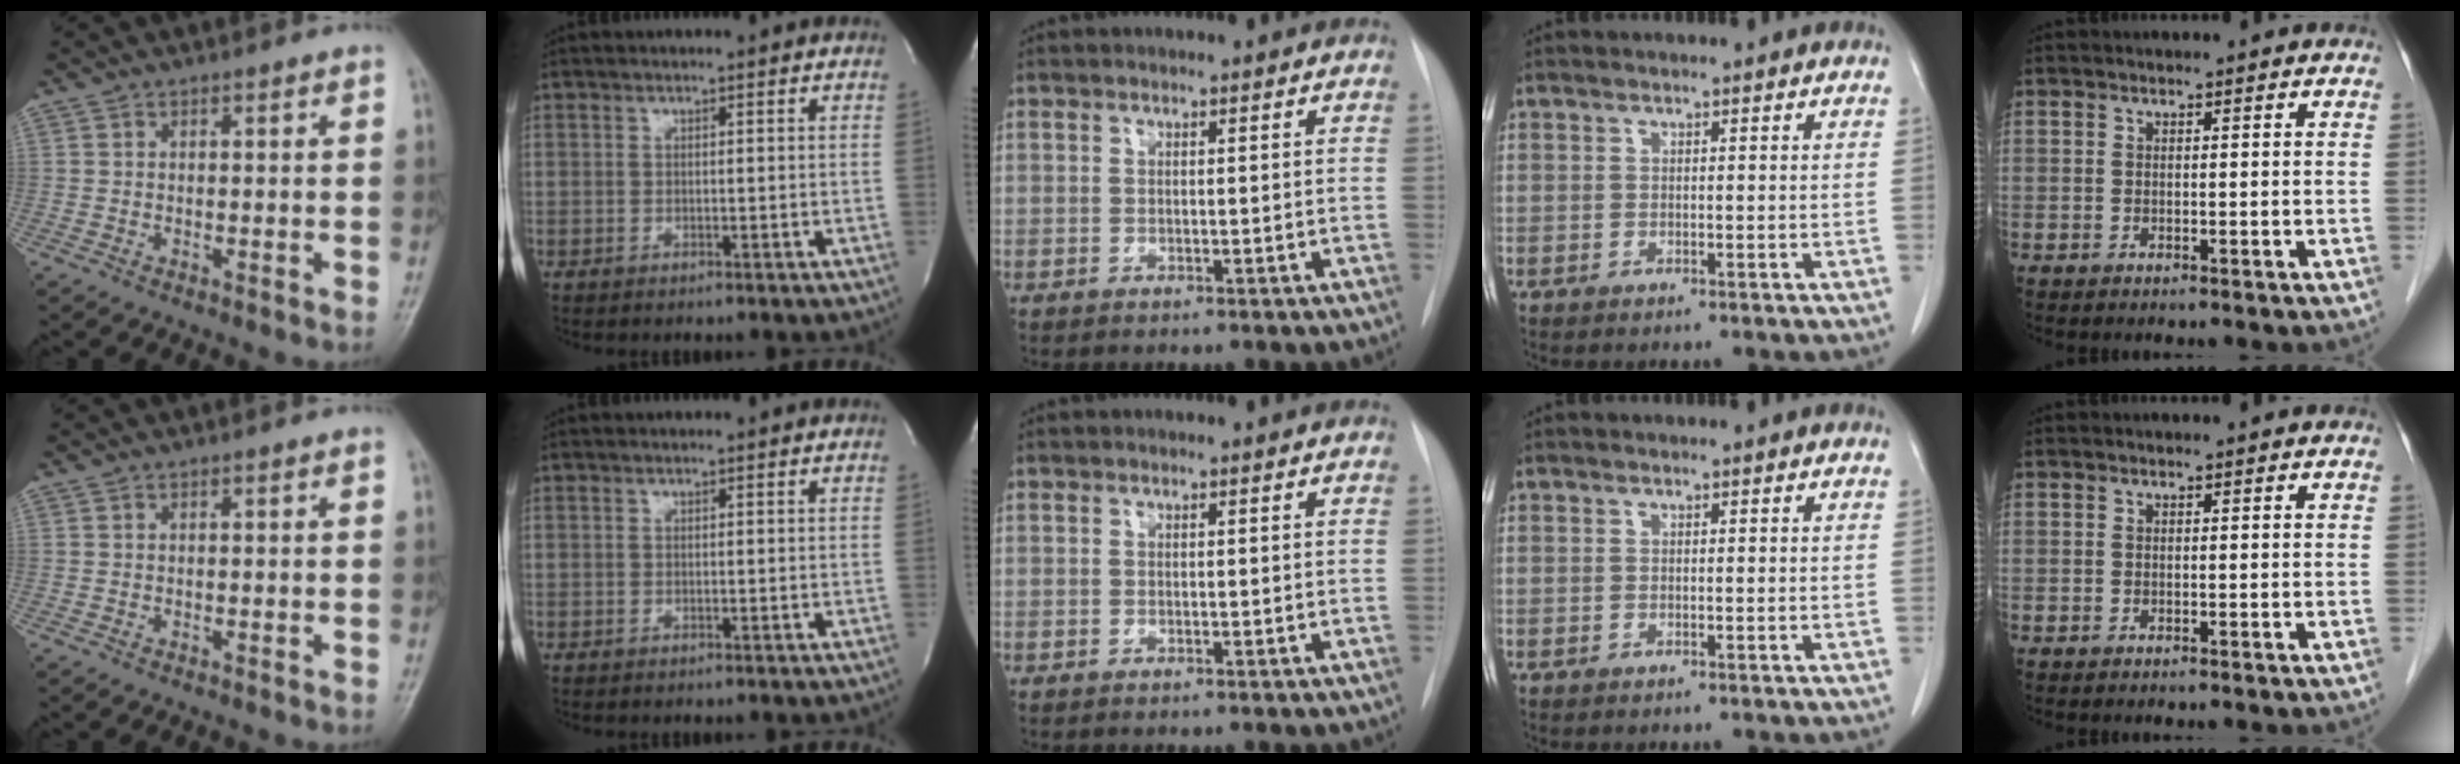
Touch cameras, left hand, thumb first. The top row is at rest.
{}